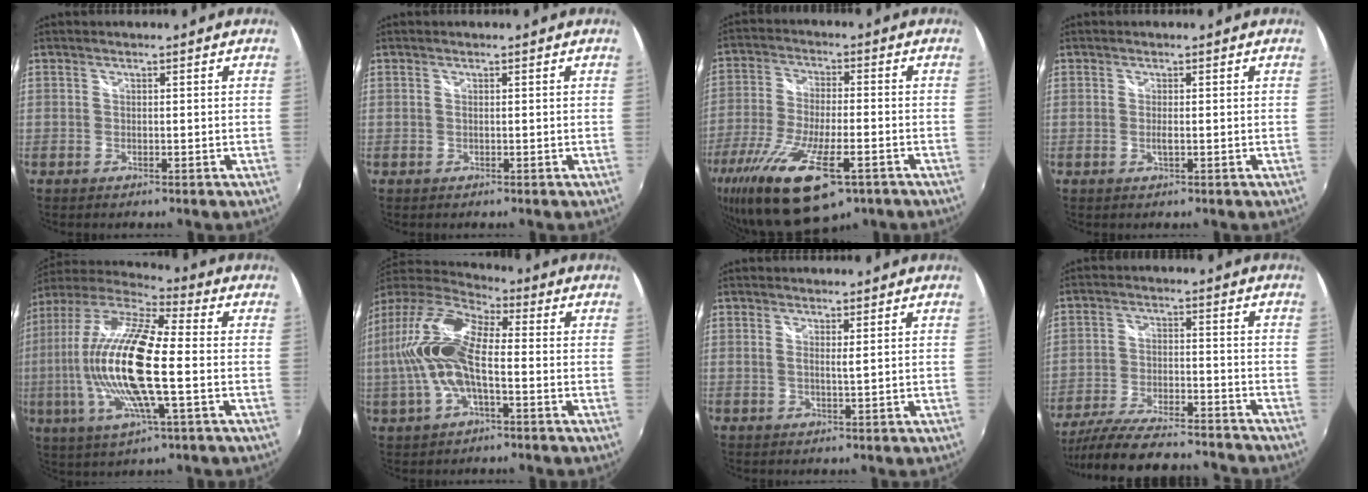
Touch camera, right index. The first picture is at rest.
{"total": 0.0}
{"total": 19.9, "force": [-11.5, 6.6, 14.8], "torque": [-0.303, -0.068, -0.198]}
{"total": 1.2, "force": [-0.2, 0.1, 1.1], "torque": [-0.021, -0.002, -0.004]}
{"total": 20.7, "force": [-1.3, 4.7, 20.1], "torque": [-0.373, -0.010, -0.036]}
{"total": 15.6, "force": [-1.0, 6.1, 14.4], "torque": [-0.287, 0.009, -0.026]}
{"total": 1.4, "force": [0.5, -0.1, 1.2], "torque": [-0.025, -0.002, 0.007]}
{"total": 21.0, "force": [-18.8, 3.8, 8.6], "torque": [-0.173, -0.027, -0.283]}